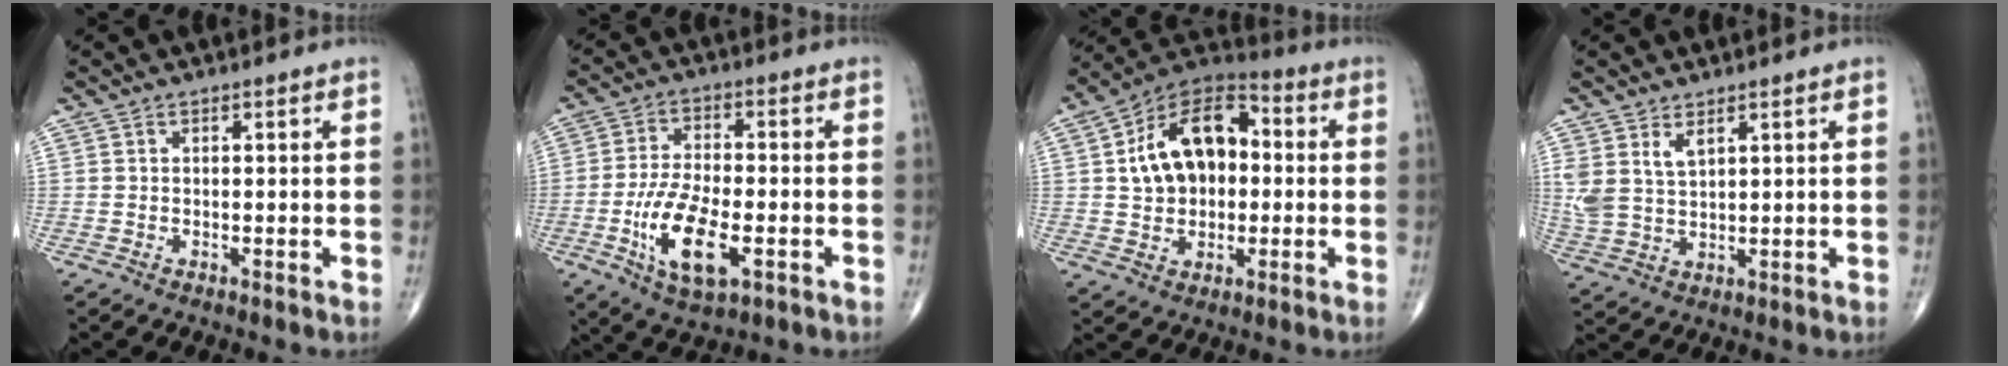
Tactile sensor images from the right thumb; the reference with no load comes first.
{"total": 12.5, "force": [-3.9, 5.3, 10.6], "torque": [-0.202, 0.005, -0.068]}
{"total": 16.5, "force": [1.7, 11.0, 12.1], "torque": [-0.166, 0.030, 0.019]}
{"total": 5.5, "force": [3.0, 2.7, 3.8], "torque": [-0.077, -0.014, 0.072]}